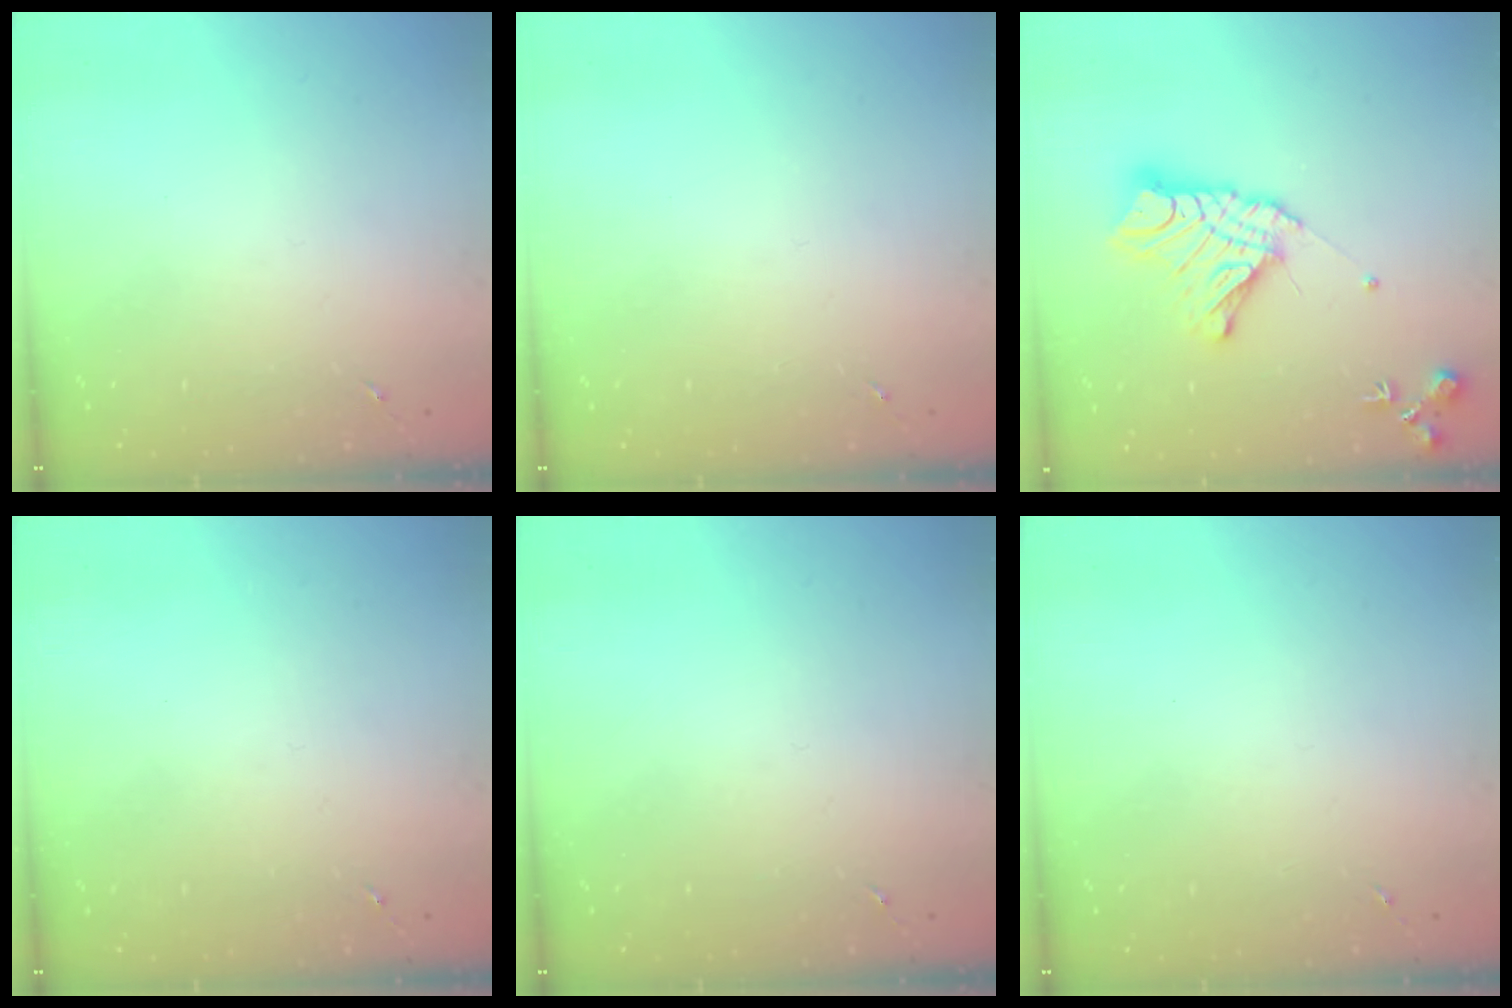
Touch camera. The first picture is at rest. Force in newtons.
{"total": 0.0}
{"total": 15.8, "press": 15.7, "slide": 1.4}
{"total": 0.0}
{"total": 0.0}
{"total": 0.0}